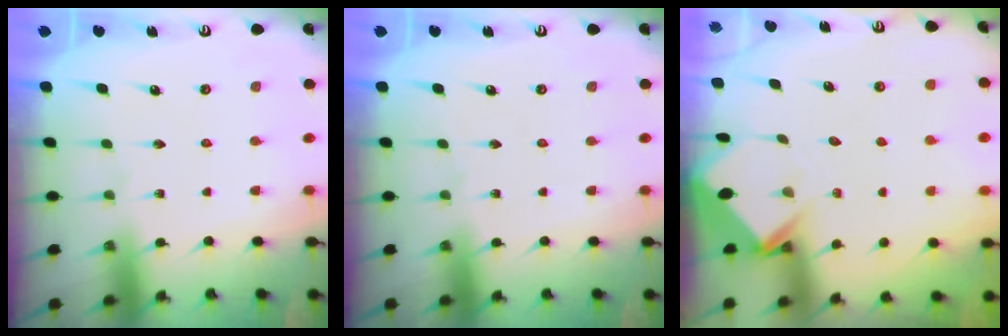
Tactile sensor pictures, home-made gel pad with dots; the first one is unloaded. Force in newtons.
{"total": 0.0}
{"total": 3.8, "press": 3.8, "slide": 0.3}